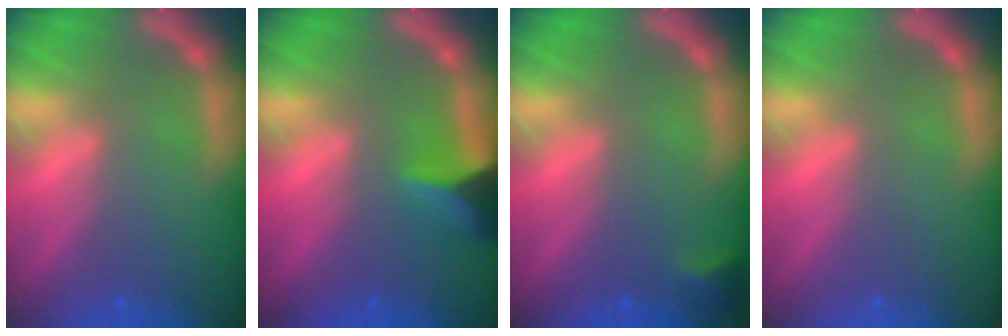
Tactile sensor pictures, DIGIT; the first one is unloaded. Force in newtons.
{"total": 4.4}
{"total": 1.4}
{"total": 0.0}